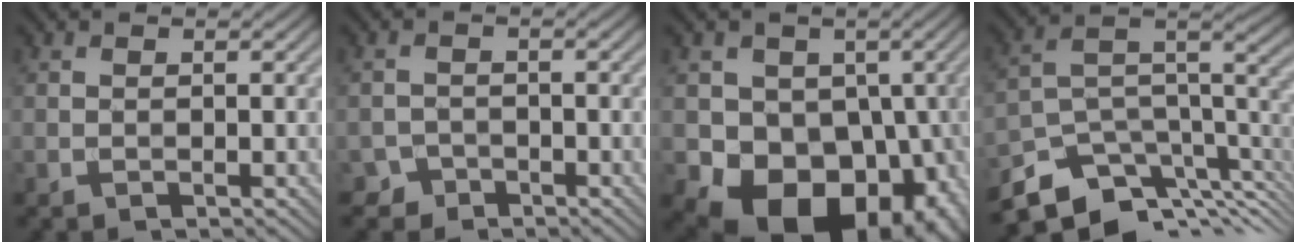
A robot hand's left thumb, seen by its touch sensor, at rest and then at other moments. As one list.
[{"total": 2.0, "force": [-1.6, 1.3, 0.0], "torque": [0.004, 0.005, -0.033]}, {"total": 16.6, "force": [-5.5, 12.7, 9.1], "torque": [-0.112, -0.041, -0.090]}, {"total": 11.1, "force": [-7.0, 5.4, 6.7], "torque": [-0.142, -0.012, -0.112]}]